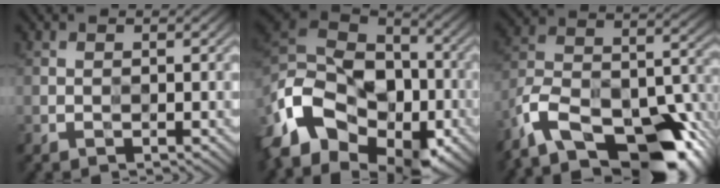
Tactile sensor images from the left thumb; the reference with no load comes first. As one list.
[{"total": 16.2, "force": [-7.4, 11.2, 9.2], "torque": [-0.254, -0.020, -0.140]}, {"total": 16.9, "force": [-11.9, 7.2, 9.7], "torque": [-0.213, -0.026, -0.199]}]